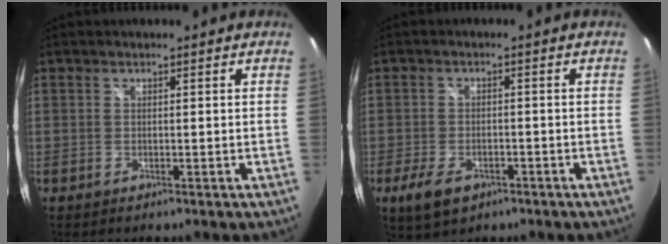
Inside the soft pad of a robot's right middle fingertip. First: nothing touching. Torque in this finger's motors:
{"motor_torque": [0.71, -0.57, 0.17, 0.09]}